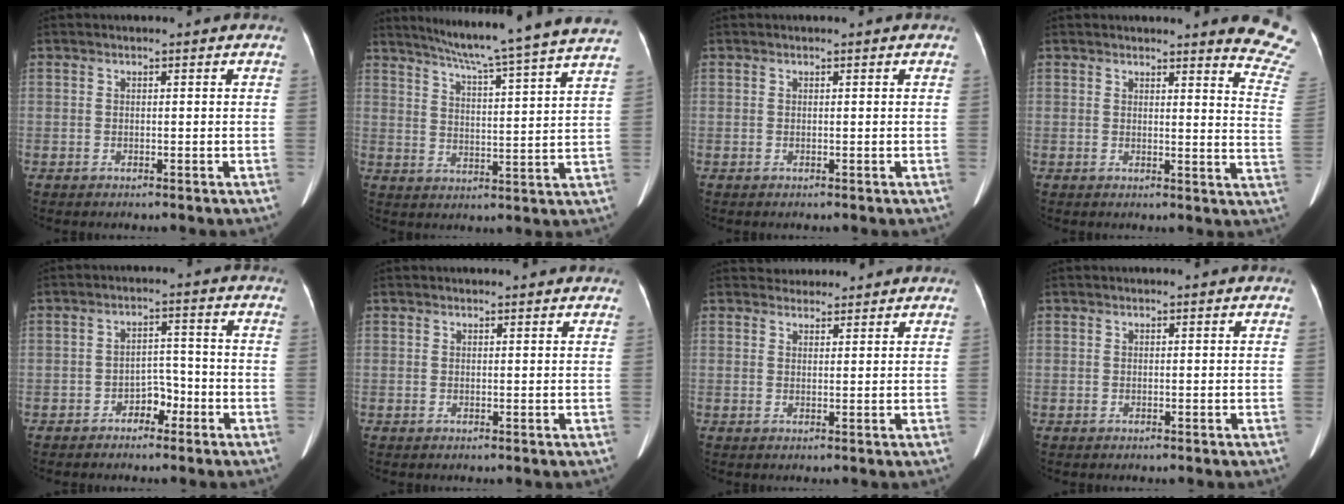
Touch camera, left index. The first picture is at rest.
{"total": 21.6, "force": [19.1, -2.2, 10.0], "torque": [-0.160, -0.044, 0.245]}
{"total": 0.0}
{"total": 9.4, "force": [9.3, -0.5, 1.6], "torque": [0.005, -0.109, 0.067]}
{"total": 3.6, "force": [-2.4, 2.0, 1.8], "torque": [-0.025, 0.010, -0.039]}
{"total": 2.5, "force": [2.4, 0.5, 0.6], "torque": [-0.012, 0.013, 0.023]}
{"total": 3.2, "force": [3.1, 0.9, -0.1], "torque": [0.000, 0.021, 0.046]}
{"total": 0.0}